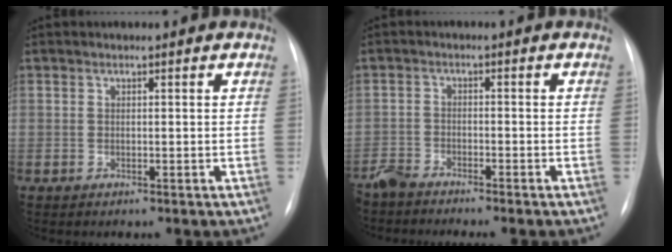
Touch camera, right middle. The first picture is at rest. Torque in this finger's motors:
{"motor_torque": [0.30, -0.27, 0.18, 0.14]}